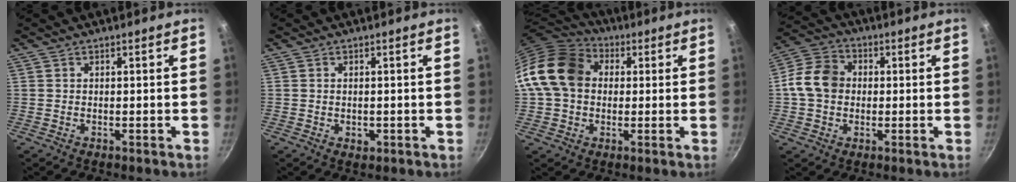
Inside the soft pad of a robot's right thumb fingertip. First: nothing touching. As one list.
[{"total": 1.6, "force": [-0.3, 1.2, 1.1], "torque": [-0.013, -0.002, -0.004]}, {"total": 15.2, "force": [2.0, 11.9, 9.2], "torque": [-0.147, 0.029, 0.021]}, {"total": 9.5, "force": [0.1, 7.8, 5.5], "torque": [-0.078, 0.018, -0.017]}]